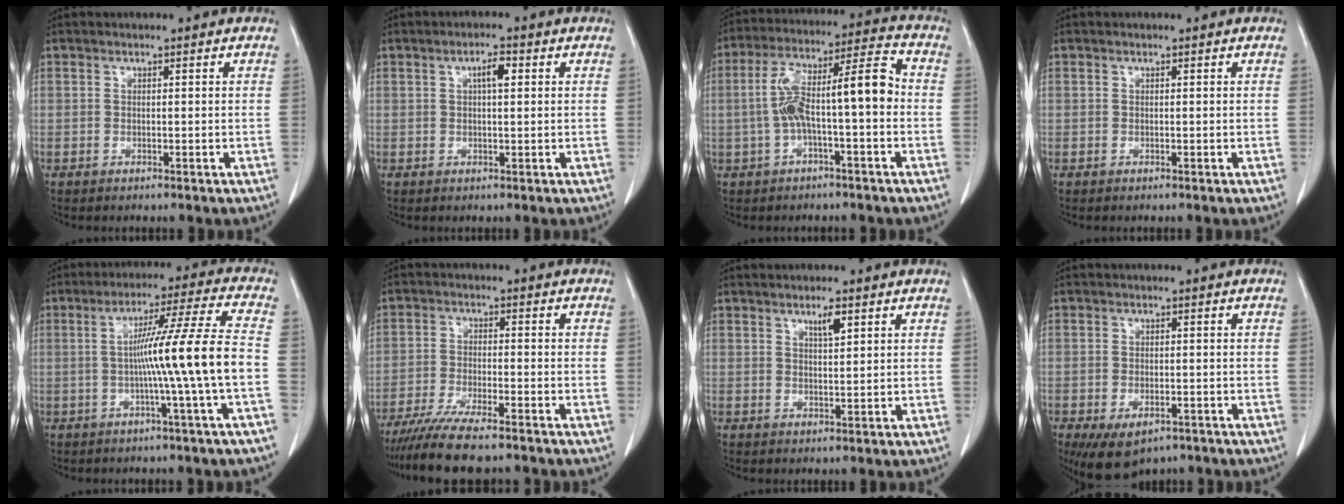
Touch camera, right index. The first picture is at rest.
{"total": 2.8, "force": [0.9, 0.7, 2.6], "torque": [-0.044, 0.003, 0.014]}
{"total": 11.7, "force": [-1.1, 2.1, 11.5], "torque": [-0.204, 0.044, -0.019]}
{"total": 0.0}
{"total": 11.9, "force": [-1.8, -2.4, 11.5], "torque": [-0.189, 0.008, -0.028]}
{"total": 10.4, "force": [-8.7, 1.1, 5.6], "torque": [-0.088, -0.023, -0.141]}
{"total": 2.7, "force": [1.6, 0.4, 2.1], "torque": [-0.037, -0.003, 0.027]}
{"total": 7.4, "force": [-4.7, 3.9, 4.2], "torque": [-0.065, -0.006, -0.067]}